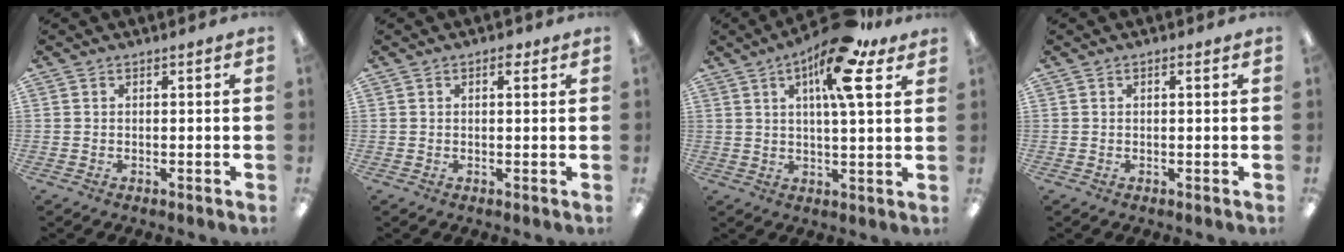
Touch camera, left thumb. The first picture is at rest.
{"total": 1.4, "force": [0.8, 0.6, 1.0], "torque": [-0.006, -0.004, 0.010]}
{"total": 15.3, "force": [8.0, 4.4, 12.2], "torque": [-0.184, -0.031, 0.123]}
{"total": 0.7, "force": [0.4, 0.2, 0.5], "torque": [-0.003, 0.000, 0.004]}